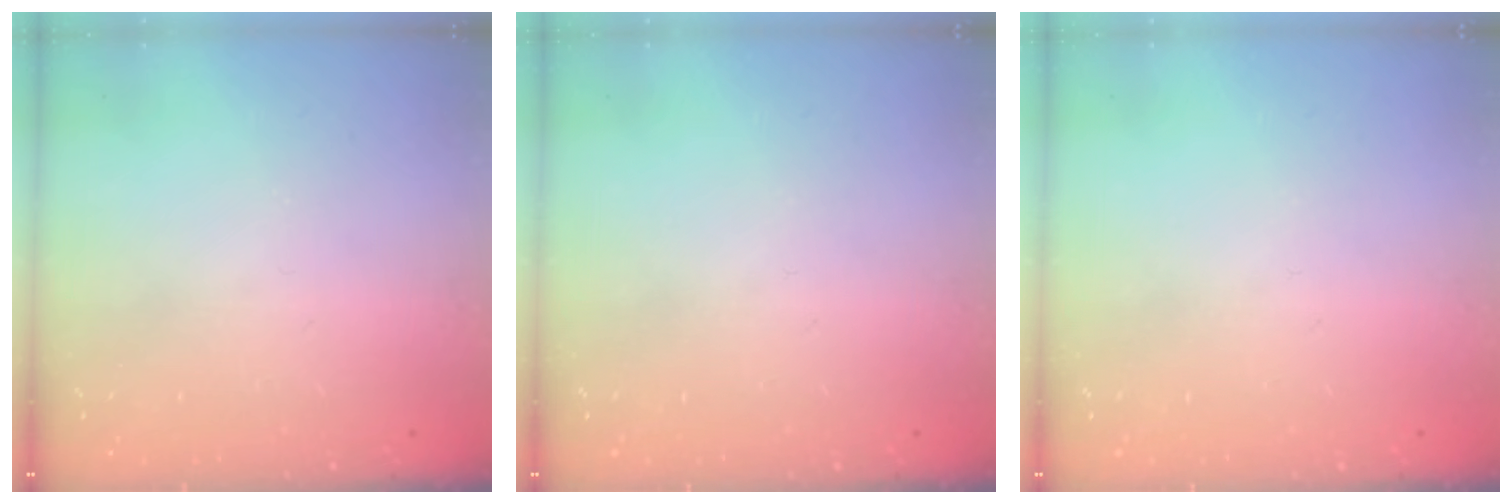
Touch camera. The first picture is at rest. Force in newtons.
{"total": 0.0}
{"total": 0.0}